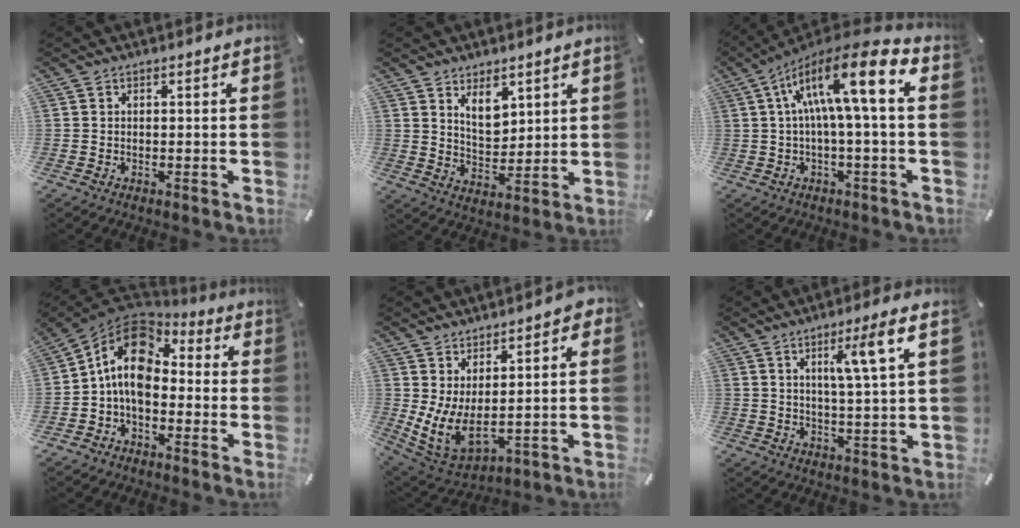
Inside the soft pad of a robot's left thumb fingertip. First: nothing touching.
{"total": 6.9, "force": [4.7, 4.1, 3.1], "torque": [-0.056, -0.022, 0.085]}
{"total": 16.1, "force": [3.8, 3.6, 15.3], "torque": [-0.279, -0.015, 0.053]}
{"total": 12.5, "force": [-0.4, 8.8, 9.0], "torque": [-0.164, 0.019, -0.010]}
{"total": 9.9, "force": [0.7, 5.8, 8.0], "torque": [-0.159, -0.023, 0.018]}
{"total": 8.1, "force": [3.6, -0.2, 7.2], "torque": [-0.126, -0.007, 0.051]}